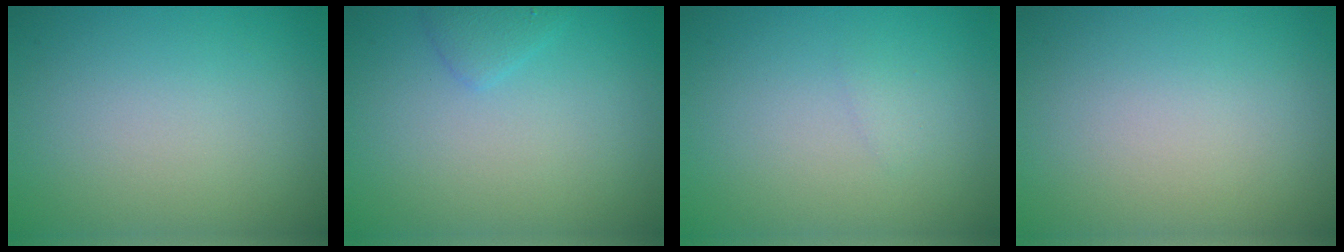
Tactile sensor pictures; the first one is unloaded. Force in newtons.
{"total": 1.2, "press": 1.2, "slide": 0.0}
{"total": 0.6, "press": 0.6, "slide": 0.0}
{"total": 0.0}